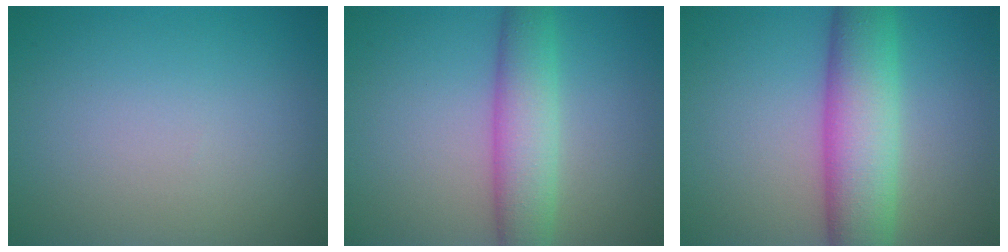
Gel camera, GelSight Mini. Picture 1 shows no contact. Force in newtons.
{"total": 5.1, "press": 5.1, "slide": 0.1}
{"total": 7.8, "press": 7.8, "slide": 0.2}